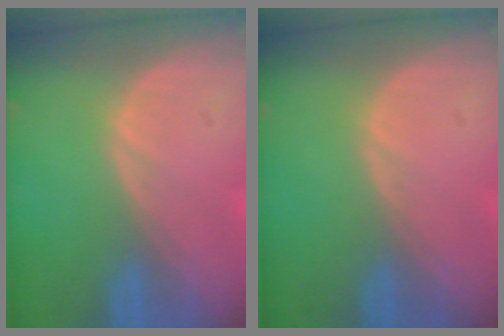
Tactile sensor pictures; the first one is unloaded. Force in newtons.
{"total": 0.0}